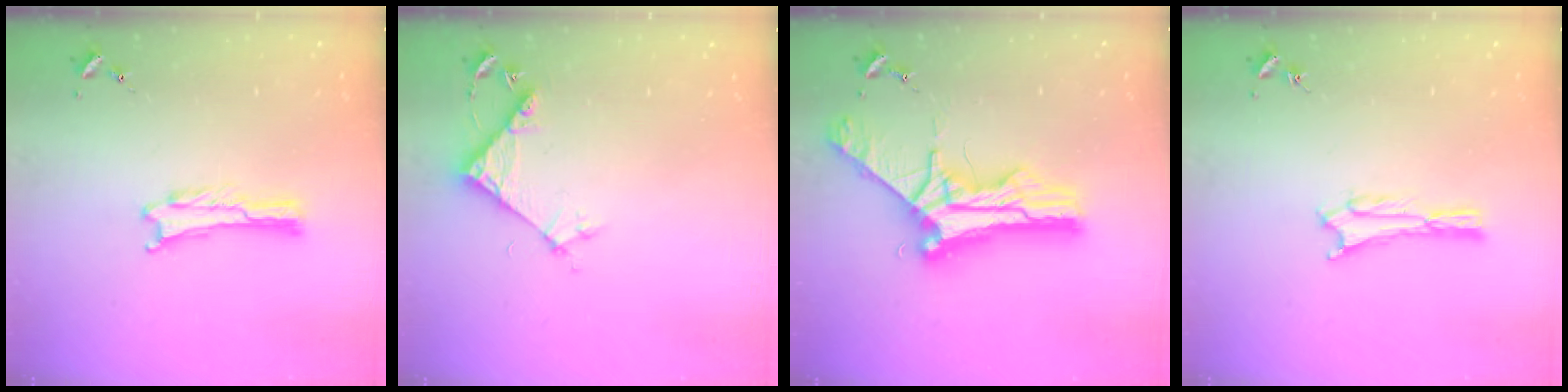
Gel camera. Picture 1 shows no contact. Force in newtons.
{"total": 5.4, "press": 5.4, "slide": 0.4}
{"total": 10.7, "press": 10.7, "slide": 0.9}
{"total": 1.6, "press": 1.6, "slide": 0.2}